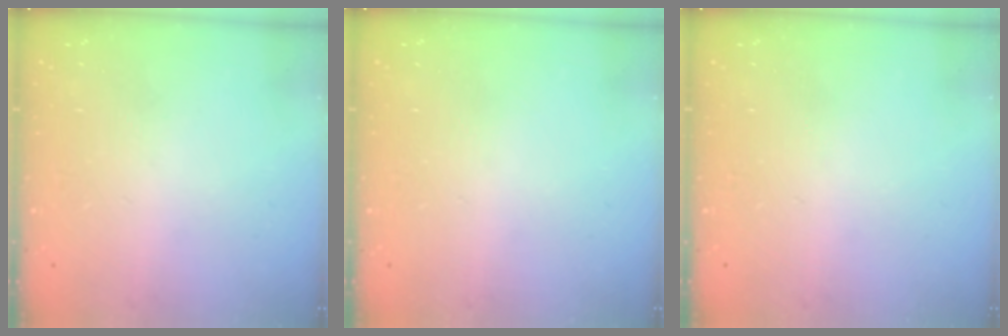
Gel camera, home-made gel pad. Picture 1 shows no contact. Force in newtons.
{"total": 0.0}
{"total": 0.0}